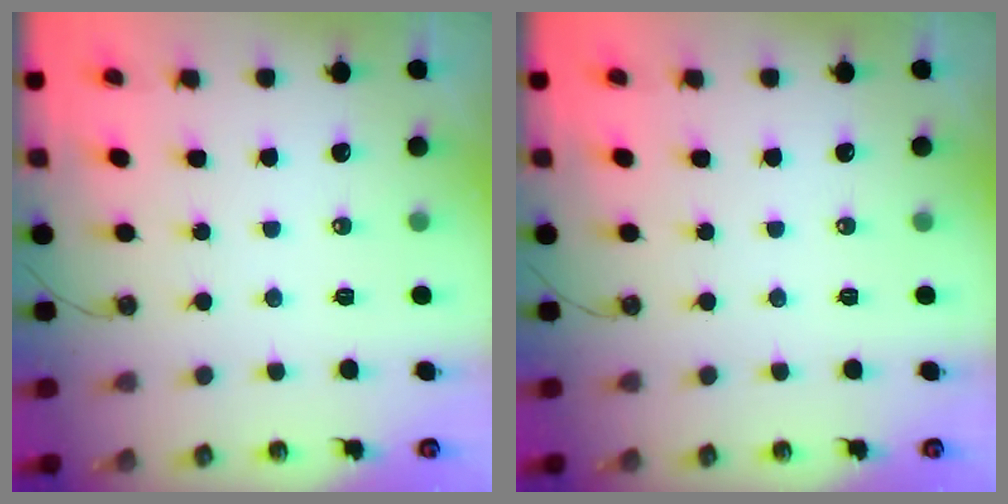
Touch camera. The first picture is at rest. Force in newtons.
{"total": 0.0}